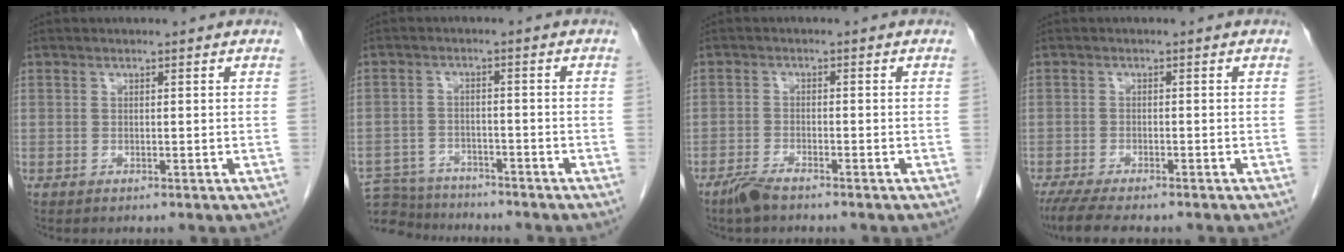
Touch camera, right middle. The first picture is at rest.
{"total": 9.9, "force": [-9.3, 2.8, 1.7], "torque": [-0.034, 0.005, -0.145]}
{"total": 3.2, "force": [-2.6, 0.5, 1.8], "torque": [-0.042, -0.005, -0.050]}
{"total": 7.5, "force": [-6.0, 1.7, 4.2], "torque": [-0.065, -0.015, -0.096]}